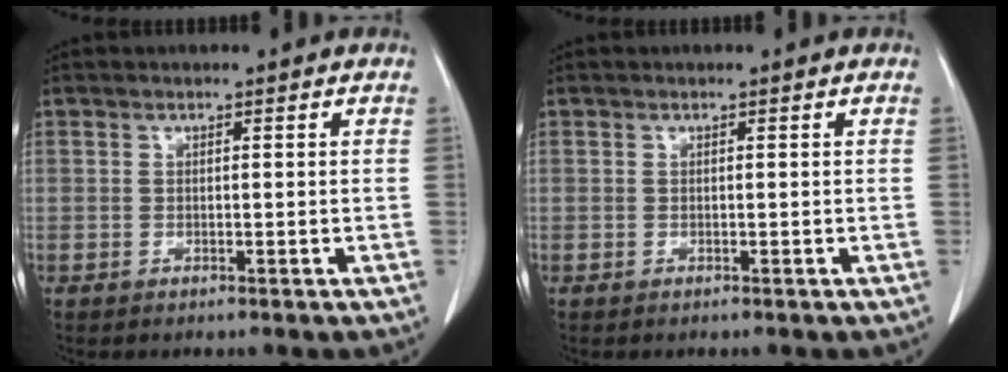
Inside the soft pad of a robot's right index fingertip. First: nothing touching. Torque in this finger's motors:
{"motor_torque": [0.00, 0.00, 0.00, 0.00]}